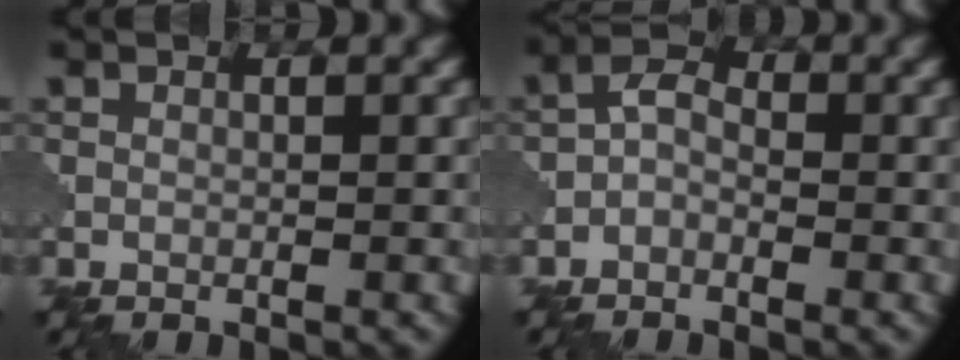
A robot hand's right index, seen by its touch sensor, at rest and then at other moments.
{"total": 2.1, "force": [-1.1, 1.2, 1.2], "torque": [-0.021, 0.011, -0.029]}